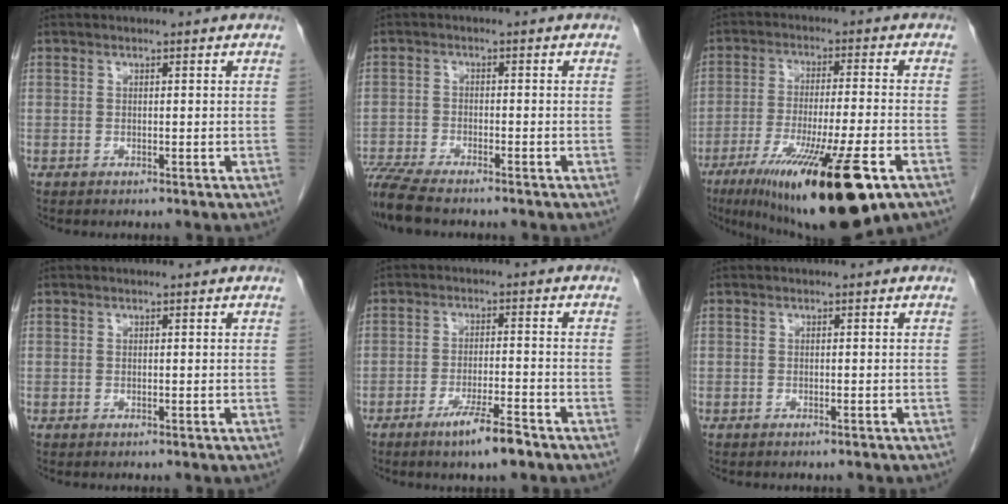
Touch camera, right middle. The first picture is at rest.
{"total": 9.0, "force": [-7.8, 1.3, 4.3], "torque": [-0.082, -0.015, -0.135]}
{"total": 19.5, "force": [-10.6, 2.0, 16.2], "torque": [-0.225, -0.044, -0.168]}
{"total": 0.0}
{"total": 5.9, "force": [-4.1, 0.2, 4.3], "torque": [-0.076, -0.008, -0.072]}
{"total": 0.6, "force": [-0.6, 0.1, 0.2], "torque": [-0.009, -0.001, -0.010]}